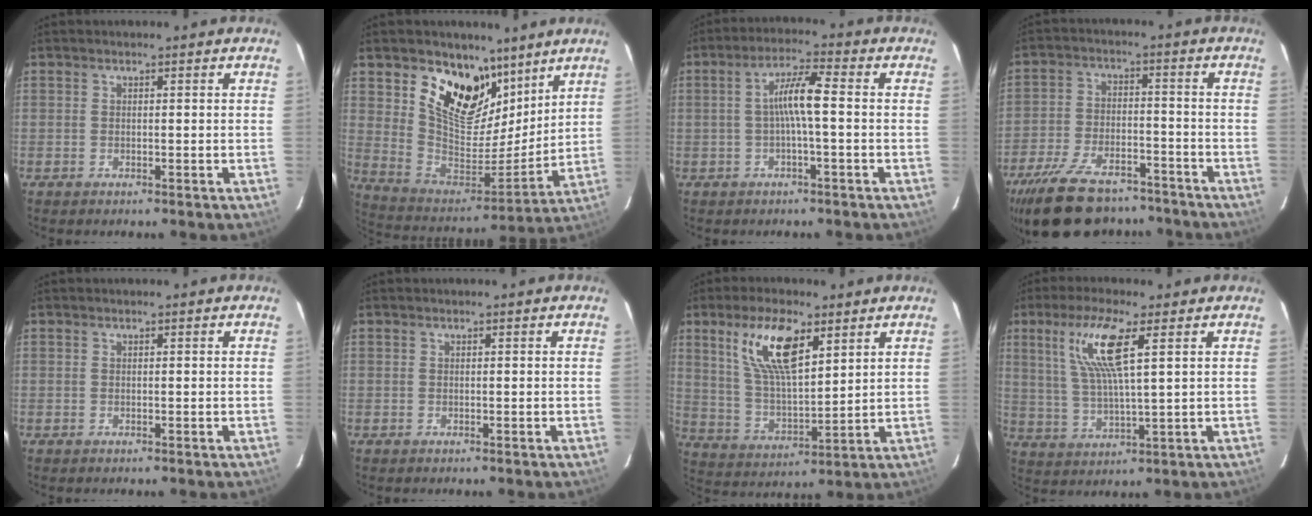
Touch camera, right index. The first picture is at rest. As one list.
[{"total": 18.3, "force": [11.3, 10.5, 9.9], "torque": [-0.201, -0.018, 0.209]}, {"total": 6.0, "force": [-0.6, 0.3, 6.0], "torque": [-0.121, 0.011, -0.009]}, {"total": 20.2, "force": [-15.9, 8.7, 8.9], "torque": [-0.198, -0.001, -0.241]}, {"total": 0.0}, {"total": 0.0}, {"total": 13.2, "force": [6.8, 4.8, 10.2], "torque": [-0.195, 0.009, 0.139]}, {"total": 10.7, "force": [4.6, 1.4, 9.6], "torque": [-0.194, 0.003, 0.095]}]